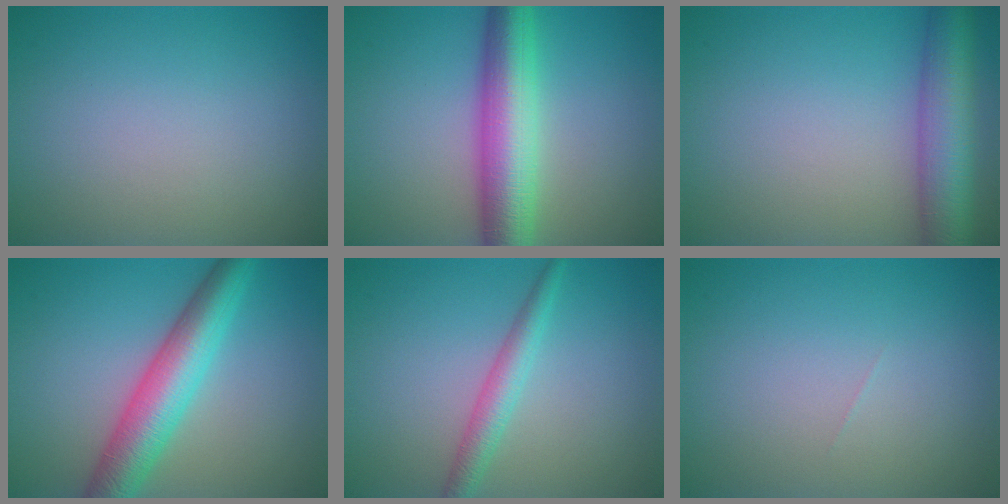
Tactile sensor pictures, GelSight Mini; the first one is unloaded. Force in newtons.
{"total": 7.7, "press": 7.7, "slide": 0.0}
{"total": 7.1, "press": 7.1, "slide": 0.2}
{"total": 6.7, "press": 6.7, "slide": 0.1}
{"total": 2.5, "press": 2.5, "slide": 0.1}
{"total": 0.0}